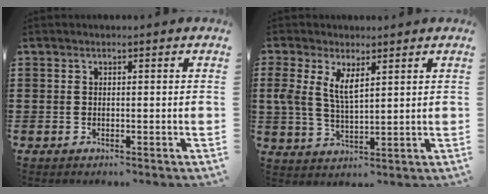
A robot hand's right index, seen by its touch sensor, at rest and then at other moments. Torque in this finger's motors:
{"motor_torque": [0.52, -0.31, 0.51, 0.14]}